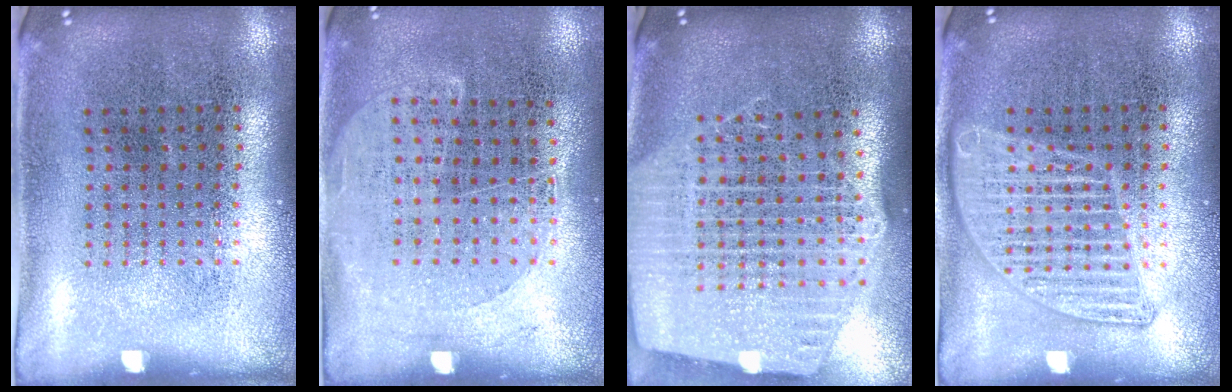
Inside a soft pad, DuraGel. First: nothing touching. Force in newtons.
{"total": 1.2, "press": 1.0, "slide": 0.7}
{"total": 2.6, "press": 2.2, "slide": 1.4}
{"total": 2.4, "press": 2.3, "slide": 0.3}